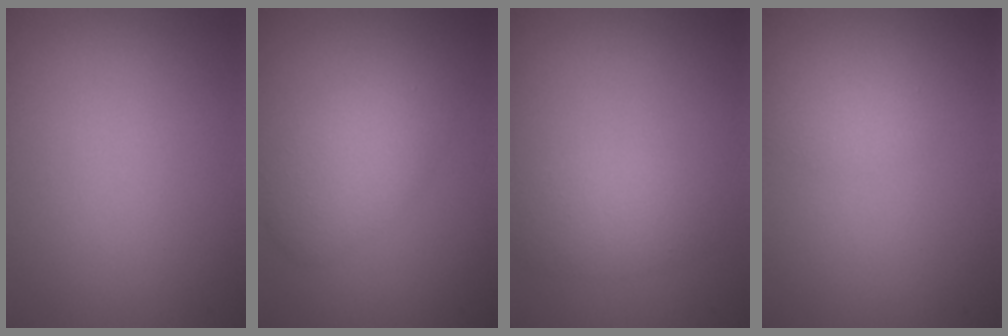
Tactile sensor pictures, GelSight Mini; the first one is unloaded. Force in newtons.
{"total": 3.6, "press": 3.6, "slide": 0.0}
{"total": 2.5, "press": 2.5, "slide": 0.1}
{"total": 1.0, "press": 1.0, "slide": 0.2}